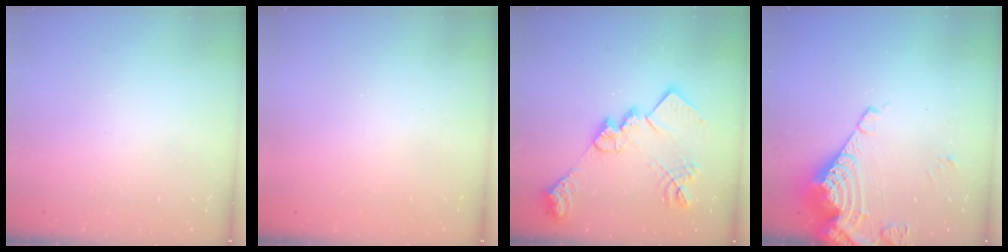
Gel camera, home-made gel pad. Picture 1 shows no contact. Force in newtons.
{"total": 1.2, "press": 1.2, "slide": 0.1}
{"total": 21.7, "press": 21.7, "slide": 1.3}
{"total": 13.9, "press": 13.8, "slide": 1.7}